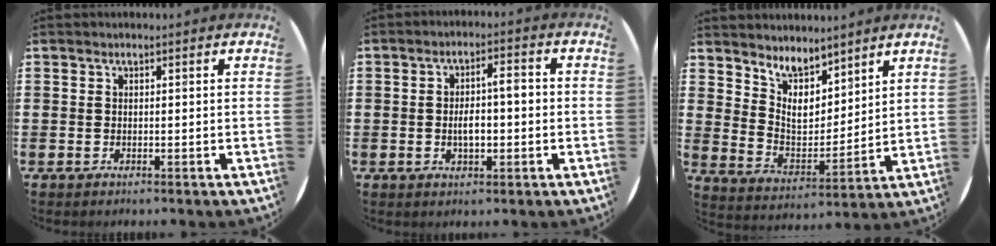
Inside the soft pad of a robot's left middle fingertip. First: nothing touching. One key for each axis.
{"total": 4.4, "fx": -0.5, "fy": 1.7, "fz": 4.0, "tx": -0.064, "ty": 0.005, "tz": -0.014}
{"total": 7.5, "fx": 6.2, "fy": 3.2, "fz": 2.7, "tx": -0.078, "ty": -0.025, "tz": 0.116}